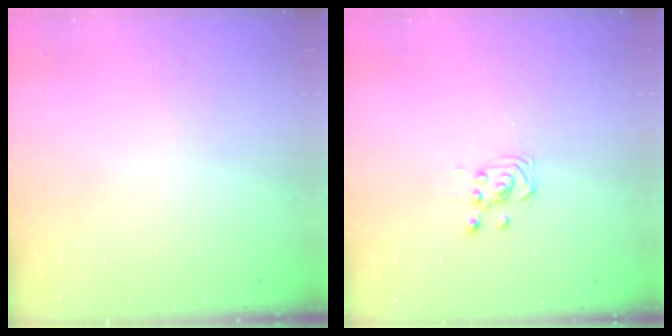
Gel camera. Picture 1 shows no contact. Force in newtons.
{"total": 3.7, "press": 3.5, "slide": 1.1}